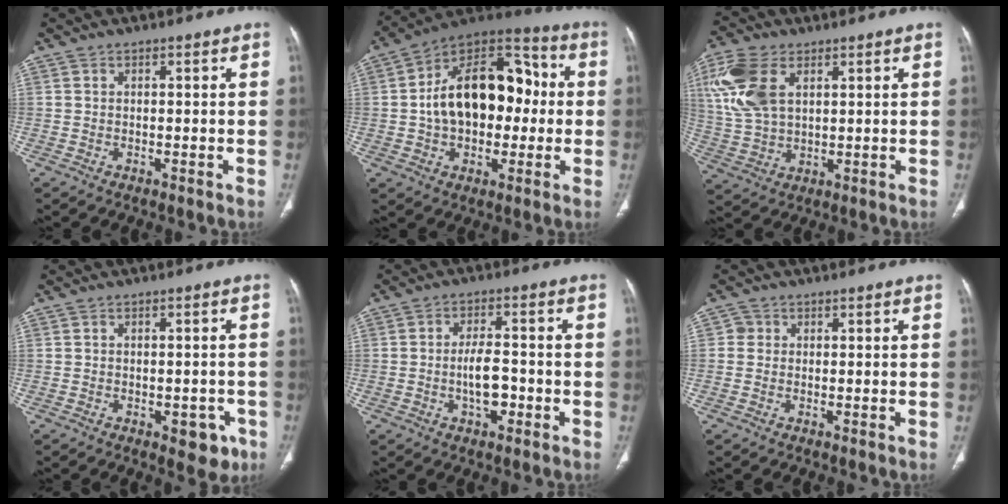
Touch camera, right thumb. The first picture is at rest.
{"total": 21.4, "force": [0.5, 13.7, 16.5], "torque": [-0.228, 0.040, 0.005]}
{"total": 12.6, "force": [4.5, 7.5, 9.1], "torque": [-0.204, 0.001, 0.096]}
{"total": 5.3, "force": [-2.4, 2.9, 3.7], "torque": [-0.020, 0.008, -0.024]}
{"total": 6.0, "force": [-1.6, 2.9, 5.1], "torque": [-0.081, 0.014, -0.026]}
{"total": 1.5, "force": [0.1, 1.4, 0.4], "torque": [0.001, 0.003, -0.001]}